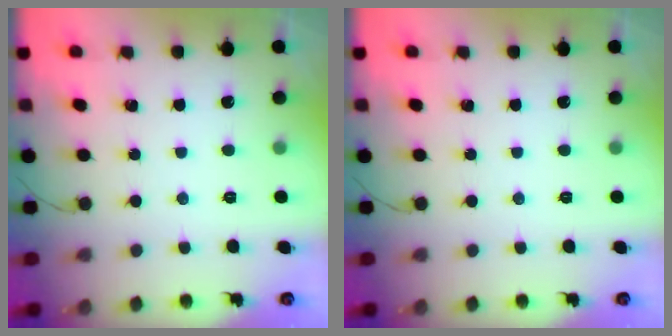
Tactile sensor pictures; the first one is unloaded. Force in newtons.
{"total": 0.0}